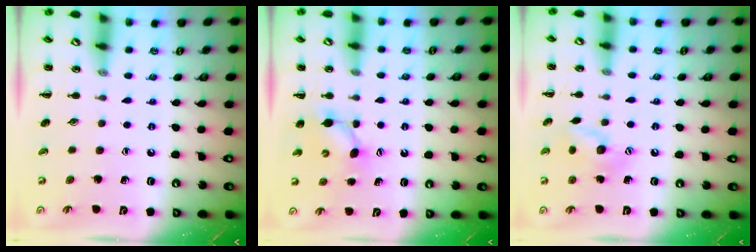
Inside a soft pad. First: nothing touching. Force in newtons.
{"total": 4.8, "press": 4.7, "slide": 1.1}
{"total": 9.3, "press": 9.2, "slide": 0.7}